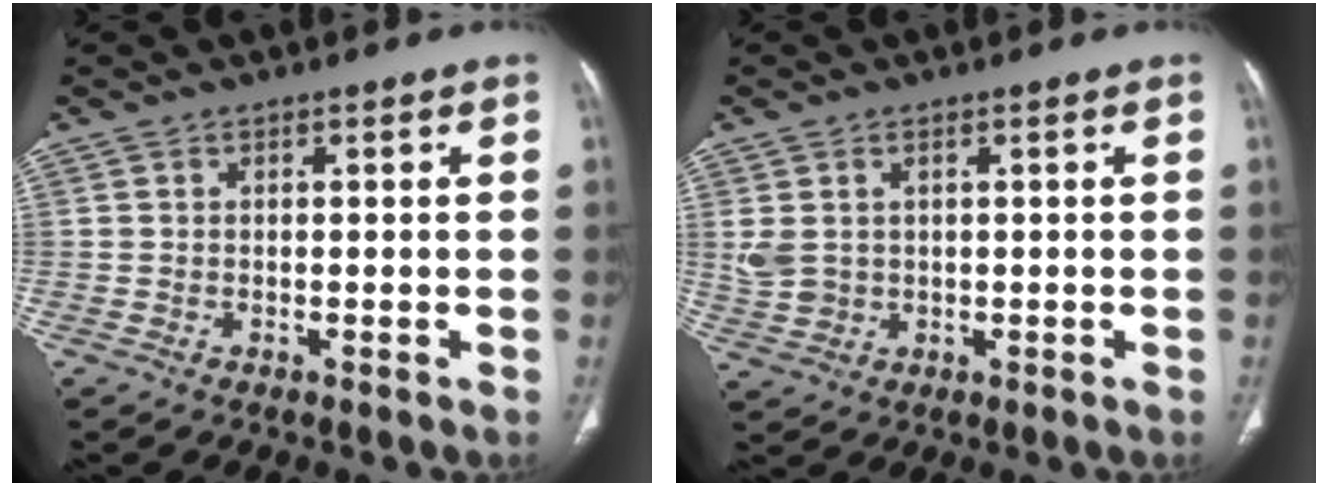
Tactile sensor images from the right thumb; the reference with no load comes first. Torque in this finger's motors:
{"motor_torque": [-0.41, 0.22, 0.27, 0.71, 0.06]}